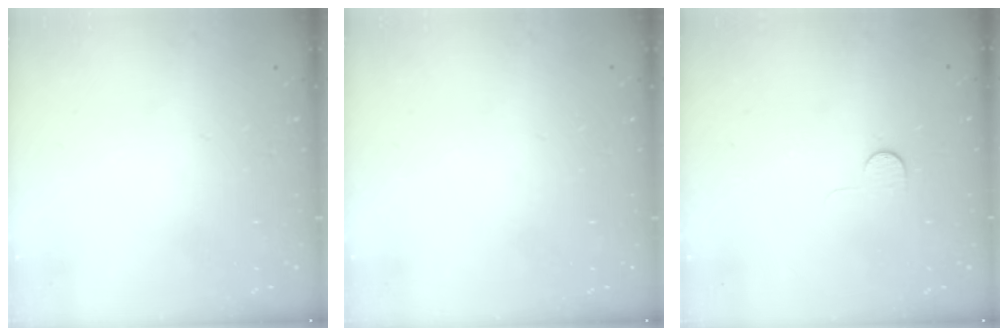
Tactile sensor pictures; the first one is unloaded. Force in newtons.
{"total": 0.0}
{"total": 5.0, "press": 5.0, "slide": 0.5}